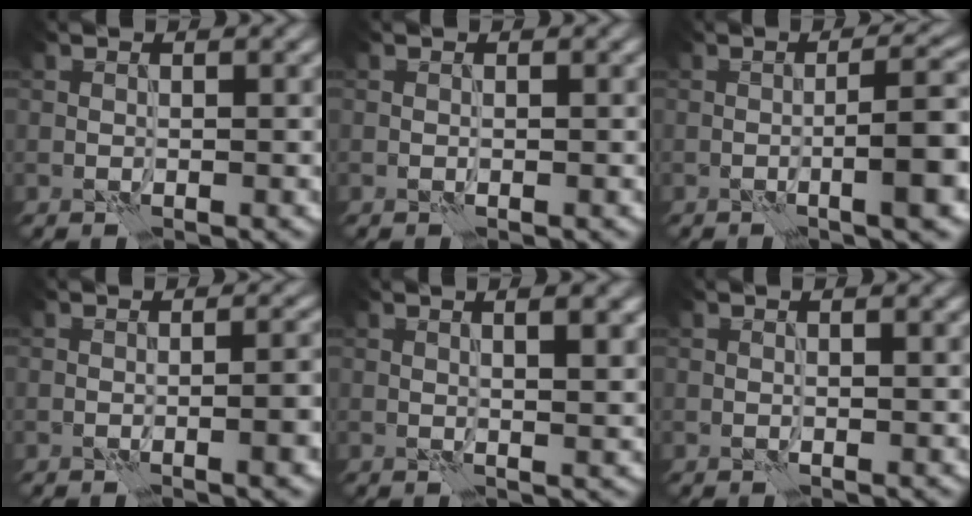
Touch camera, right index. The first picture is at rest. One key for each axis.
{"total": 0.0}
{"total": 5.6, "fx": -1.6, "fy": 1.0, "fz": 5.3, "tx": -0.068, "ty": 0.013, "tz": -0.029}
{"total": 3.0, "fx": -1.0, "fy": 0.8, "fz": 2.7, "tx": -0.029, "ty": 0.005, "tz": -0.014}
{"total": 4.9, "fx": 1.9, "fy": 1.7, "fz": 4.2, "tx": -0.033, "ty": 0.018, "tz": 0.011}
{"total": 1.0, "fx": 0.6, "fy": 0.1, "fz": 0.8, "tx": -0.014, "ty": 0.000, "tz": 0.006}